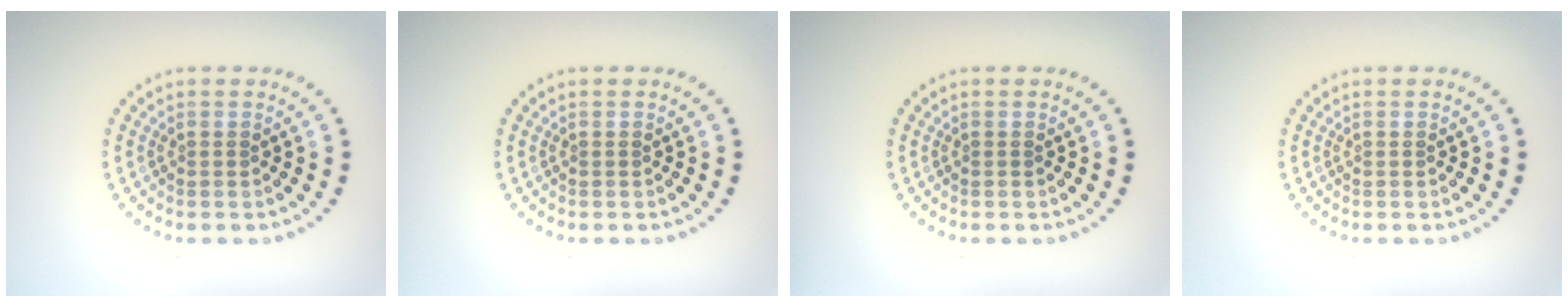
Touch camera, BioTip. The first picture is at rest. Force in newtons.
{"total": 0.0}
{"total": 0.0}
{"total": 0.0}